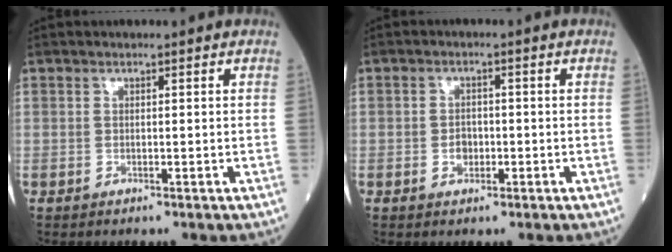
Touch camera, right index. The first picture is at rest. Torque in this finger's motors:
{"motor_torque": [-0.18, -0.10, -0.02, -0.01]}